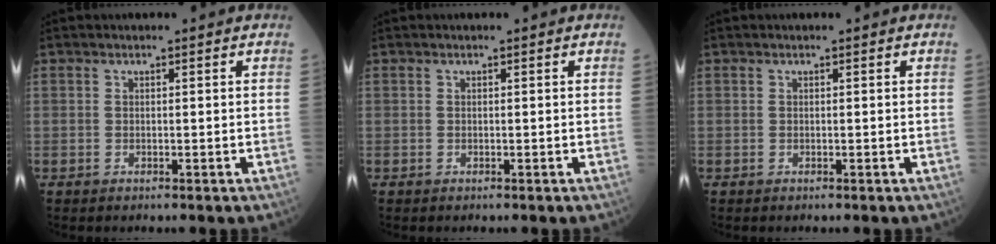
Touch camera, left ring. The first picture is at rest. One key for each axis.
{"total": 0.0}
{"total": 0.0}